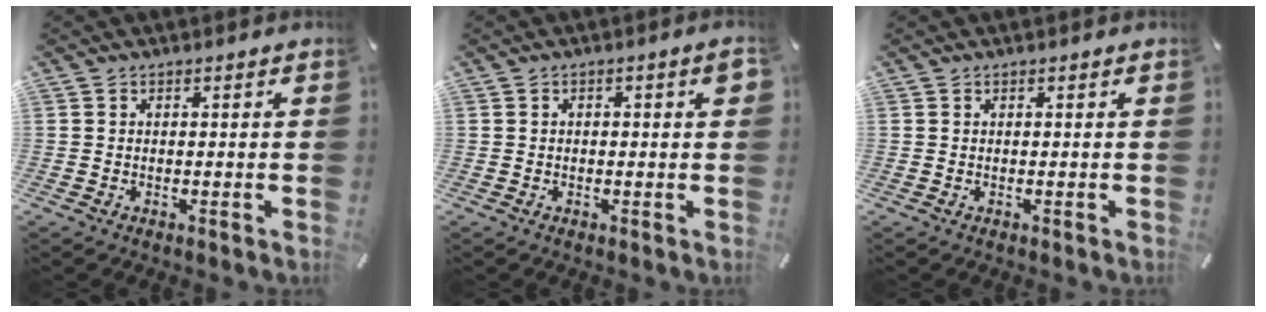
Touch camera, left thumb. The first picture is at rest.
{"total": 2.7, "force": [0.1, 0.9, 2.5], "torque": [-0.043, 0.006, 0.000]}
{"total": 0.0}